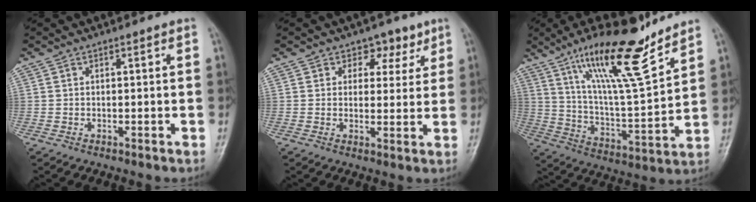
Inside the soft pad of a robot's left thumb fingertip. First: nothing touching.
{"total": 5.2, "force": [3.2, 3.9, 1.4], "torque": [0.016, -0.012, 0.044]}
{"total": 19.1, "force": [13.1, 3.3, 13.4], "torque": [-0.208, -0.074, 0.233]}